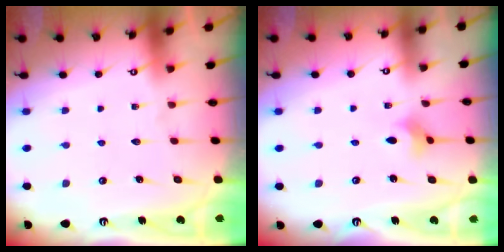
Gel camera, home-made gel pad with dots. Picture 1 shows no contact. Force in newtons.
{"total": 2.9, "press": 2.8, "slide": 0.6}